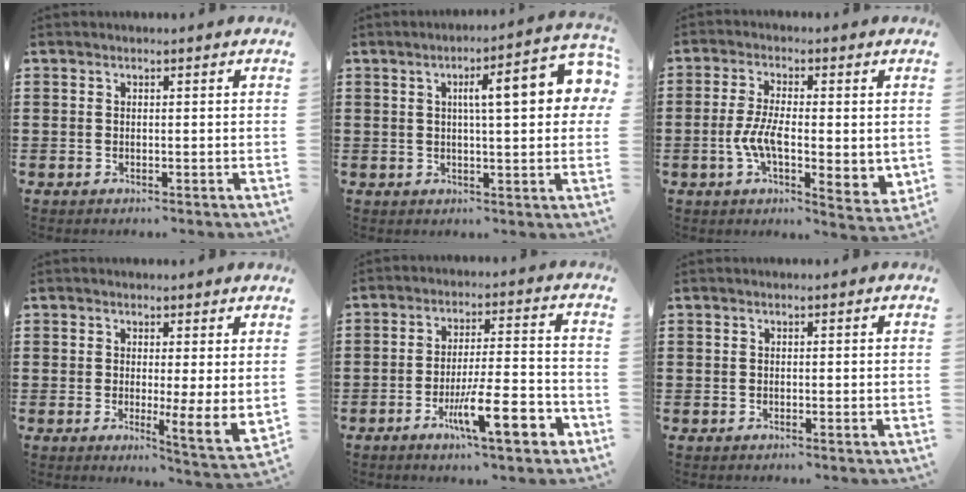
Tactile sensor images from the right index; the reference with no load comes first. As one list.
[{"total": 9.5, "force": [2.3, 2.1, 9.0], "torque": [-0.139, -0.002, 0.029]}, {"total": 7.8, "force": [-0.9, 3.2, 7.1], "torque": [-0.149, -0.002, -0.017]}, {"total": 4.6, "force": [1.8, 1.0, 4.1], "torque": [-0.061, -0.028, 0.033]}, {"total": 11.4, "force": [-5.2, 2.4, 9.9], "torque": [-0.161, 0.004, -0.090]}, {"total": 0.0}]